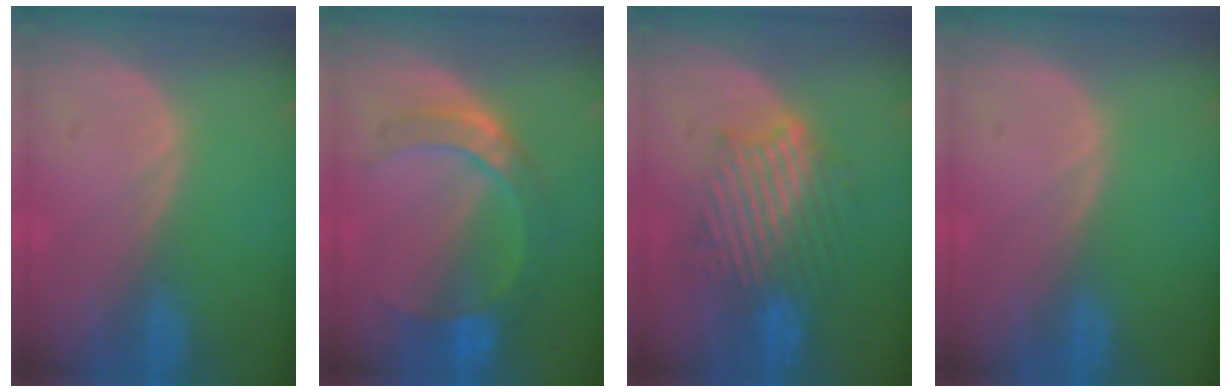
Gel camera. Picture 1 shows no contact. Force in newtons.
{"total": 7.2, "press": 6.9, "slide": 1.9}
{"total": 9.0, "press": 8.9, "slide": 1.2}
{"total": 0.0}